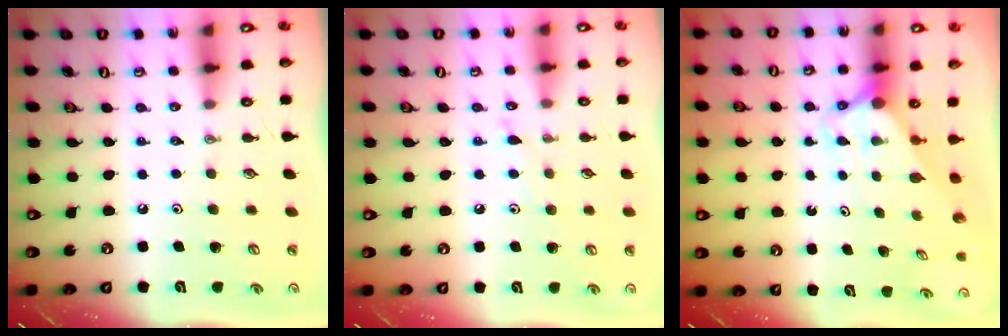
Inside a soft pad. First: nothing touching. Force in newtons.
{"total": 4.7, "press": 4.7, "slide": 0.6}
{"total": 2.8, "press": 2.8, "slide": 0.1}